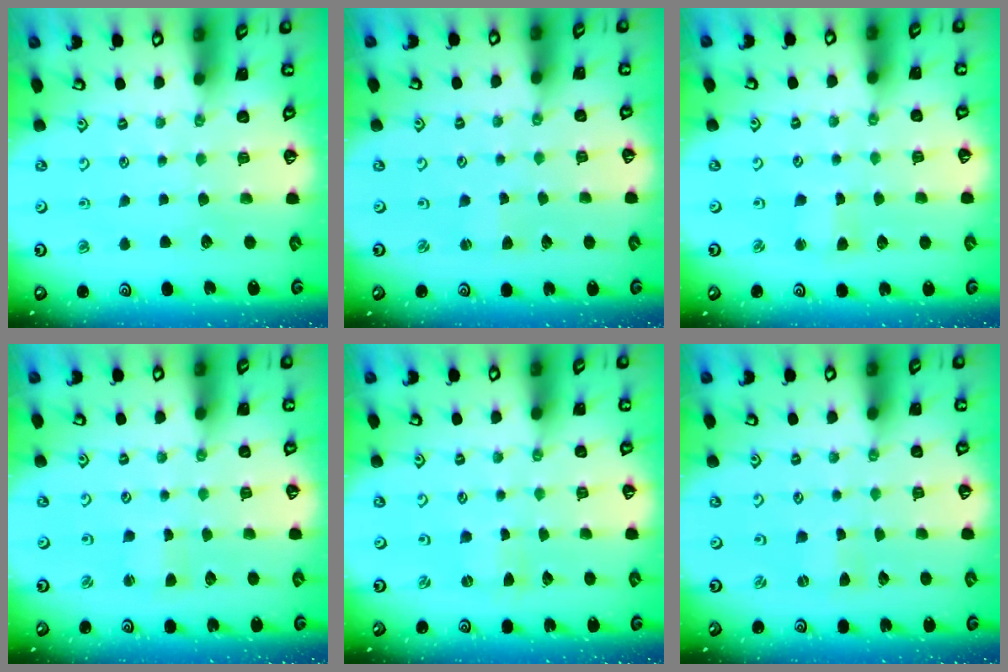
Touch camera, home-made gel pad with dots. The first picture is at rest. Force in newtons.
{"total": 1.1, "press": 1.1, "slide": 0.2}
{"total": 2.8, "press": 2.7, "slide": 0.6}
{"total": 1.3, "press": 1.3, "slide": 0.1}
{"total": 0.0}
{"total": 0.0}